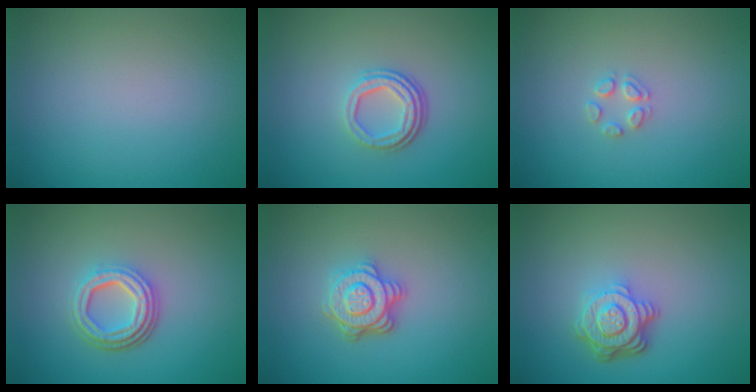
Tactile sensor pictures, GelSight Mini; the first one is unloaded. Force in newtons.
{"total": 3.3, "press": 2.3, "slide": 2.4}
{"total": 1.5, "press": 1.5, "slide": 0.1}
{"total": 4.5, "press": 3.3, "slide": 3.1}
{"total": 4.1, "press": 3.2, "slide": 2.6}
{"total": 4.6, "press": 3.4, "slide": 3.0}